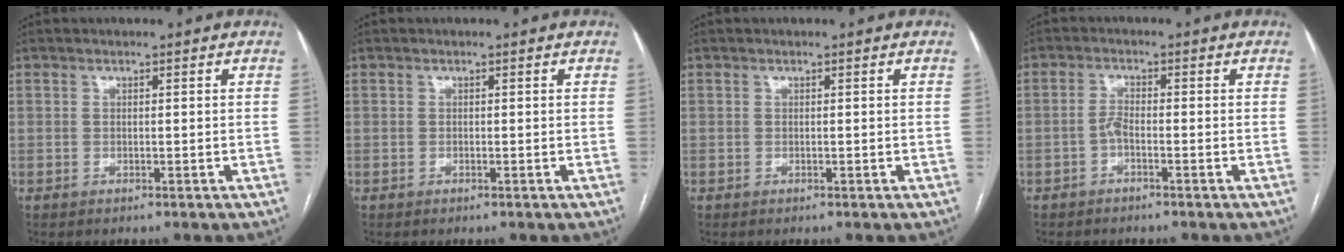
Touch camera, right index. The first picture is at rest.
{"total": 0.0}
{"total": 0.0}
{"total": 1.8, "force": [-0.9, 0.4, 1.5], "torque": [-0.029, 0.005, -0.019]}